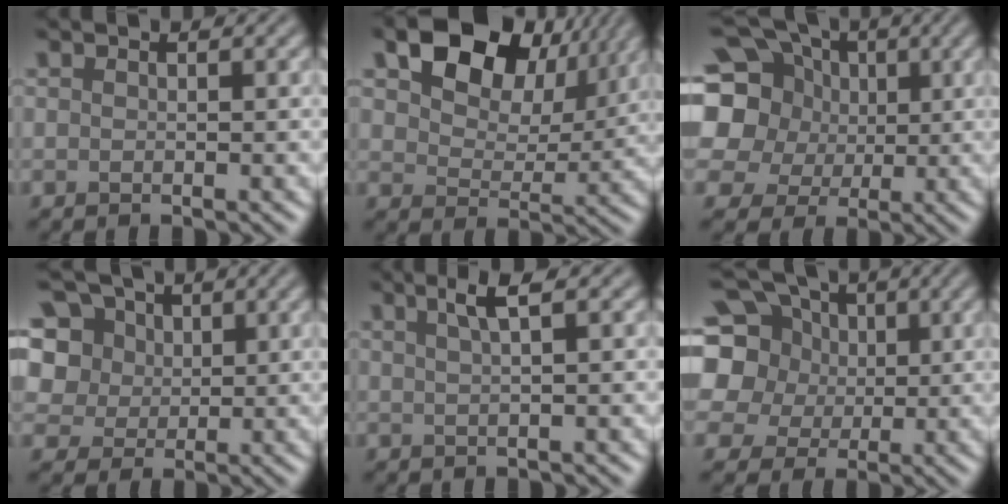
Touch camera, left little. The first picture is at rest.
{"total": 9.9, "force": [5.3, 6.1, 5.7], "torque": [-0.106, 0.001, 0.089]}
{"total": 15.1, "force": [3.8, 12.9, 6.9], "torque": [-0.171, 0.029, 0.047]}
{"total": 12.2, "force": [5.6, 9.1, 5.9], "torque": [-0.137, 0.039, 0.089]}
{"total": 2.5, "force": [1.2, 0.6, 2.1], "torque": [-0.029, 0.007, 0.019]}
{"total": 12.7, "force": [3.7, 10.4, 6.2], "torque": [-0.148, 0.028, 0.047]}